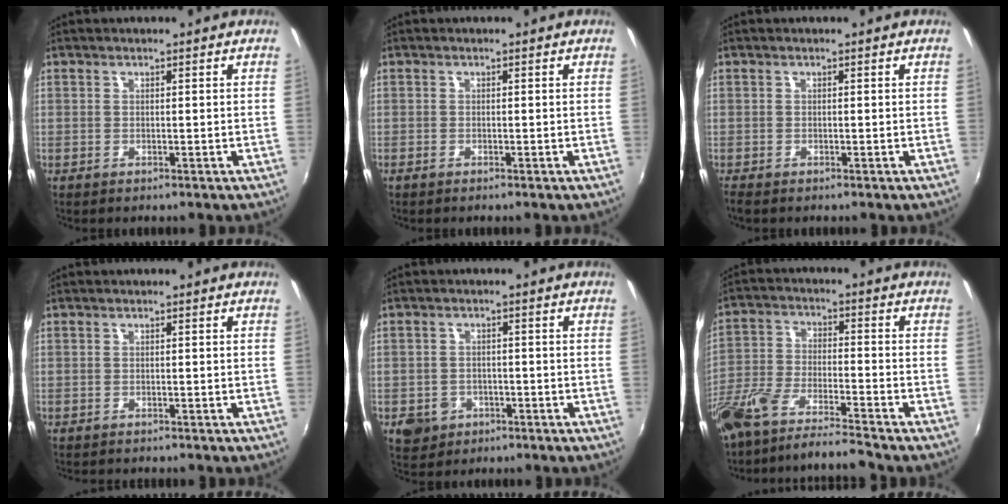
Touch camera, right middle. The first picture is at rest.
{"total": 0.7, "force": [-0.6, 0.2, 0.2], "torque": [-0.005, -0.003, -0.013]}
{"total": 1.1, "force": [-1.0, 0.3, 0.5], "torque": [-0.012, -0.006, -0.018]}
{"total": 1.3, "force": [-1.2, 0.3, 0.3], "torque": [-0.009, -0.007, -0.019]}
{"total": 5.3, "force": [-2.4, 4.5, 1.6], "torque": [-0.046, 0.004, -0.032]}
{"total": 11.9, "force": [-10.5, 0.5, 5.7], "torque": [-0.131, -0.016, -0.197]}